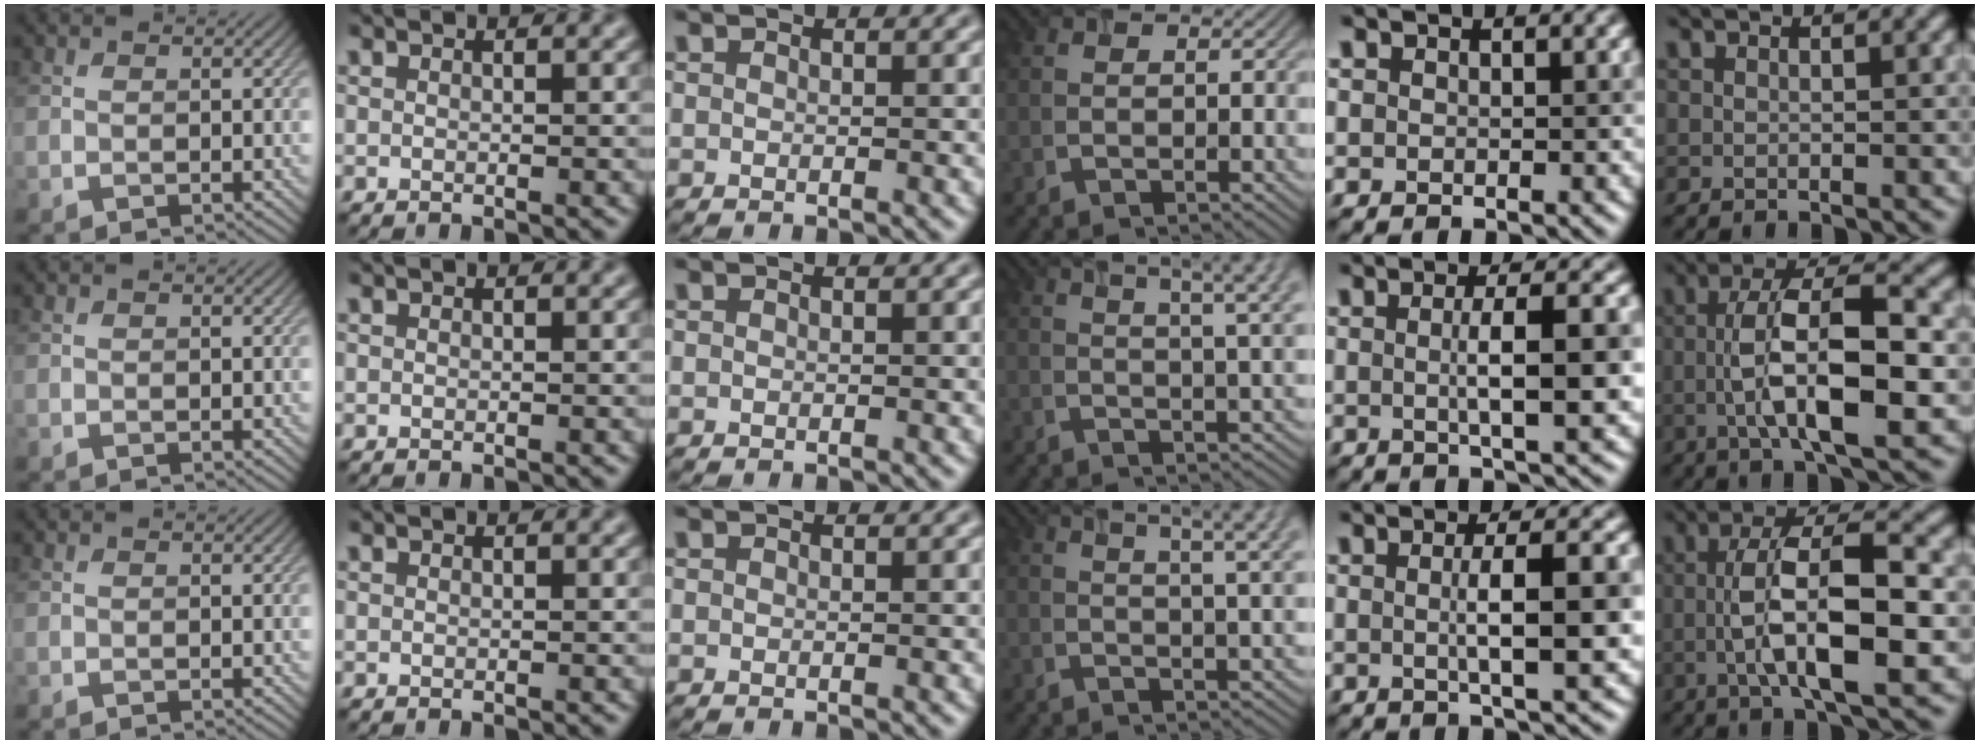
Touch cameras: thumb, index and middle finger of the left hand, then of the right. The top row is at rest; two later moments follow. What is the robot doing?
{"motion": "screw", "object": "timer"}